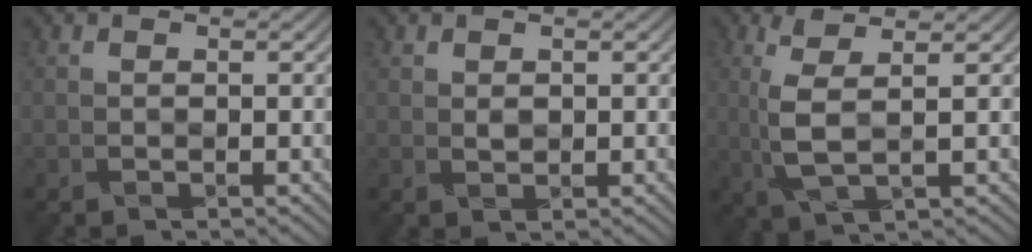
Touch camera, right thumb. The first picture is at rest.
{"total": 1.0, "force": [0.6, 0.7, 0.3], "torque": [-0.007, 0.000, 0.015]}
{"total": 4.9, "force": [1.1, 1.3, 4.6], "torque": [-0.110, 0.004, 0.028]}